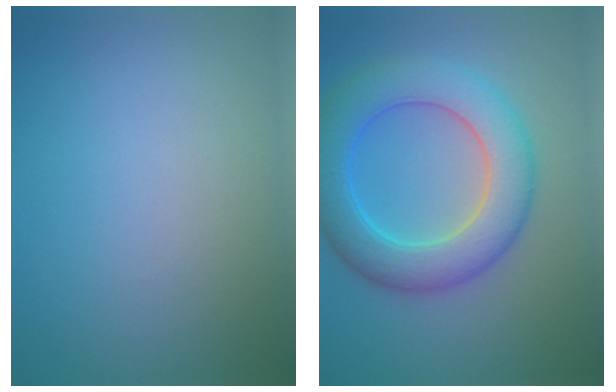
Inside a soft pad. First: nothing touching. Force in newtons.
{"total": 7.8, "press": 7.8, "slide": 0.1}